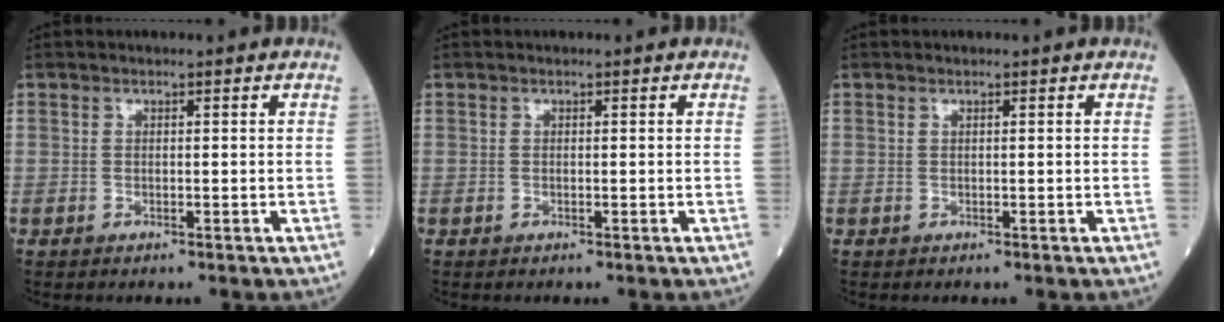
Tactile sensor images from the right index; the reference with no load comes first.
{"total": 0.0}
{"total": 0.0}